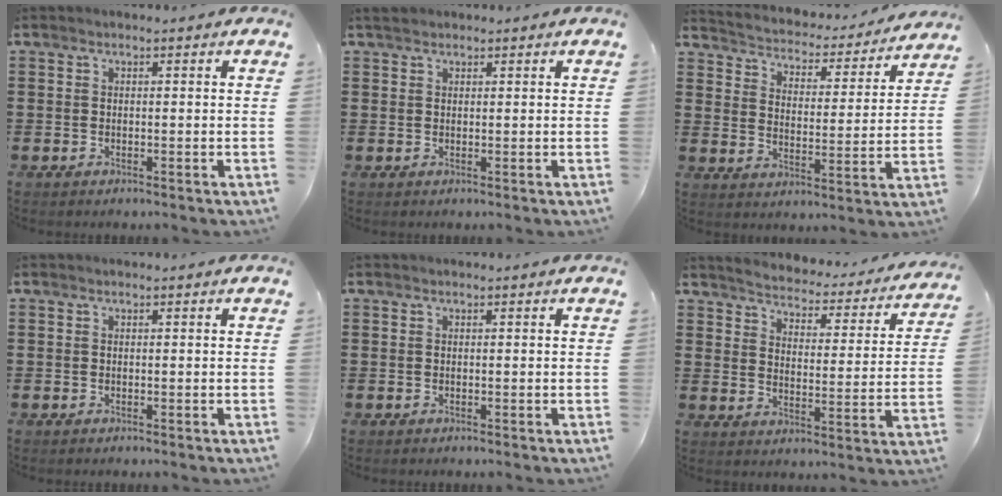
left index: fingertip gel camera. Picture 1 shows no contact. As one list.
[{"total": 1.2, "force": [1.1, 0.4, 0.3], "torque": [-0.009, 0.002, 0.021]}, {"total": 2.8, "force": [2.7, 0.4, -0.1], "torque": [-0.020, -0.030, 0.037]}, {"total": 0.0}, {"total": 0.0}, {"total": 2.8, "force": [2.8, 0.1, 0.2], "torque": [-0.028, -0.033, 0.038]}]